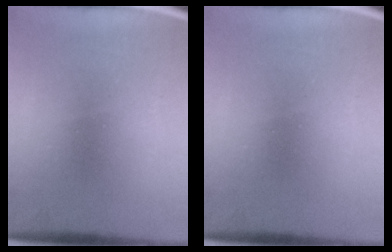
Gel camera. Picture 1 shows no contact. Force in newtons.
{"total": 0.0}